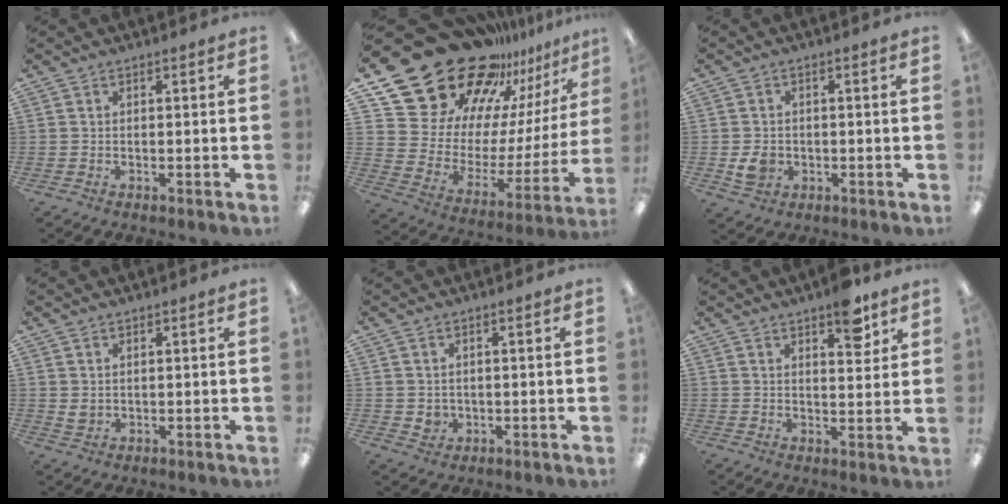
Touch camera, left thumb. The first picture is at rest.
{"total": 27.6, "force": [21.7, 13.8, 10.0], "torque": [-0.163, -0.174, 0.418]}
{"total": 4.5, "force": [-0.9, 3.8, 2.1], "torque": [-0.026, -0.001, -0.016]}
{"total": 1.8, "force": [1.0, 1.3, 0.5], "torque": [-0.006, -0.002, 0.018]}
{"total": 2.3, "force": [0.4, 2.1, 0.7], "torque": [-0.007, -0.001, 0.007]}
{"total": 7.1, "force": [4.9, 2.8, 4.4], "torque": [-0.042, -0.030, 0.078]}